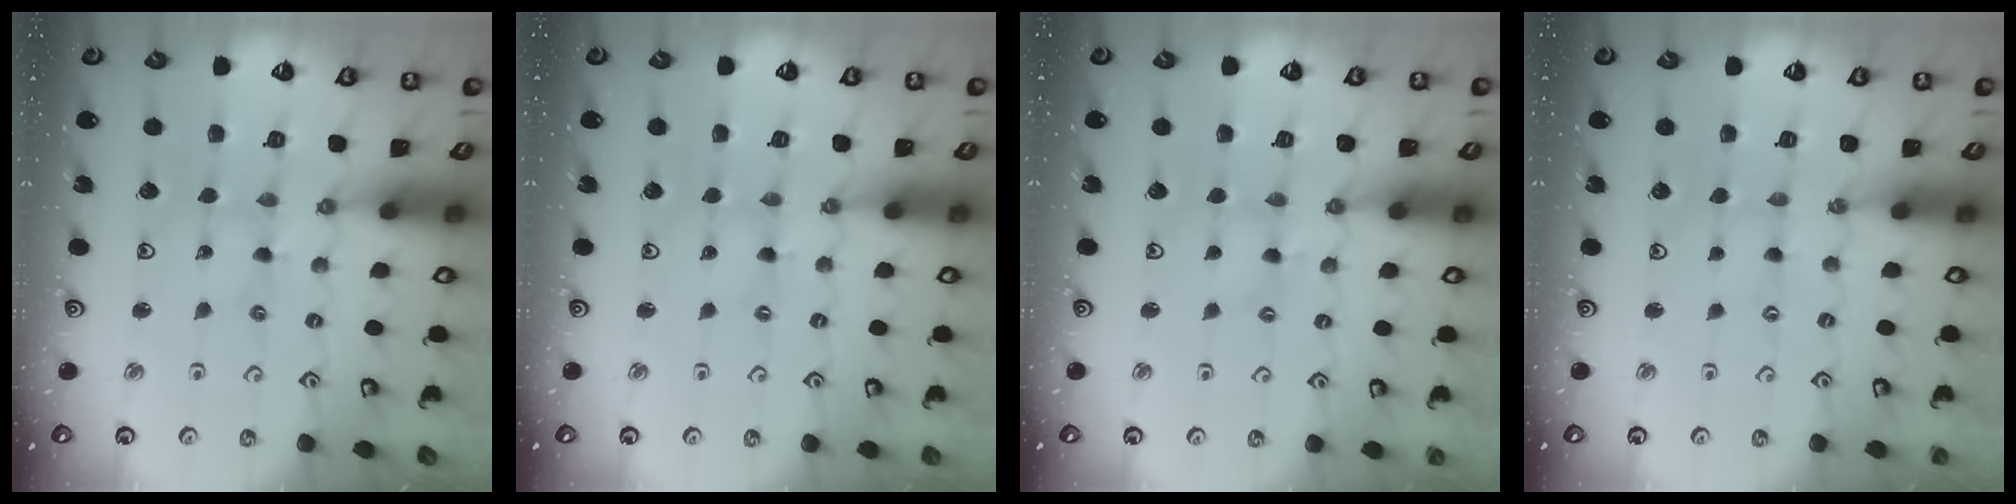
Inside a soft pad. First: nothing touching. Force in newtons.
{"total": 0.0}
{"total": 1.6, "press": 1.6, "slide": 0.2}
{"total": 0.0}